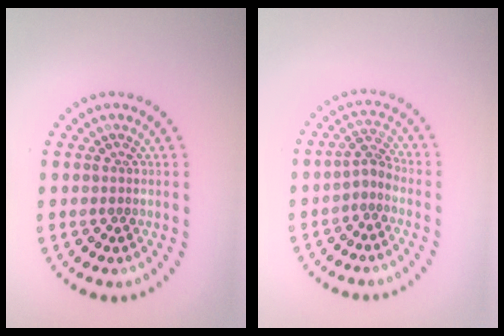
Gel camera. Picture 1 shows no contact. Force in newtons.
{"total": 1.9, "press": 1.4, "slide": 1.3}